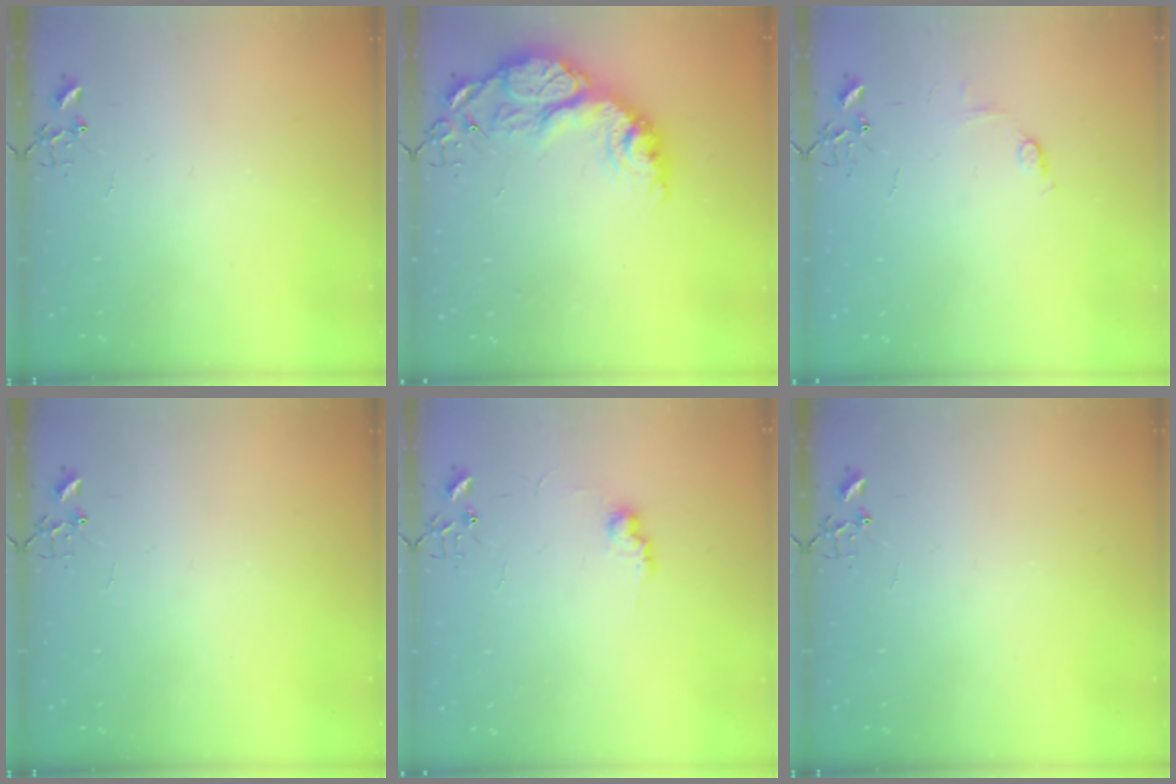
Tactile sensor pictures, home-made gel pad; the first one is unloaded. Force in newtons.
{"total": 19.9, "press": 19.9, "slide": 1.4}
{"total": 5.7, "press": 5.6, "slide": 0.8}
{"total": 0.0}
{"total": 7.5, "press": 7.4, "slide": 0.3}
{"total": 0.0}